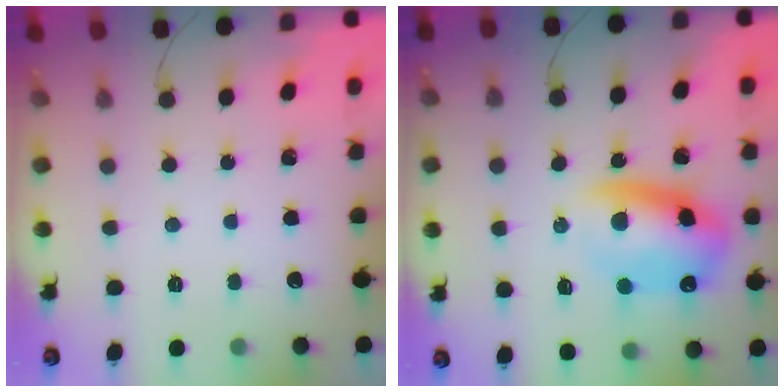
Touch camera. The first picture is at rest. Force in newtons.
{"total": 14.3, "press": 13.8, "slide": 3.7}